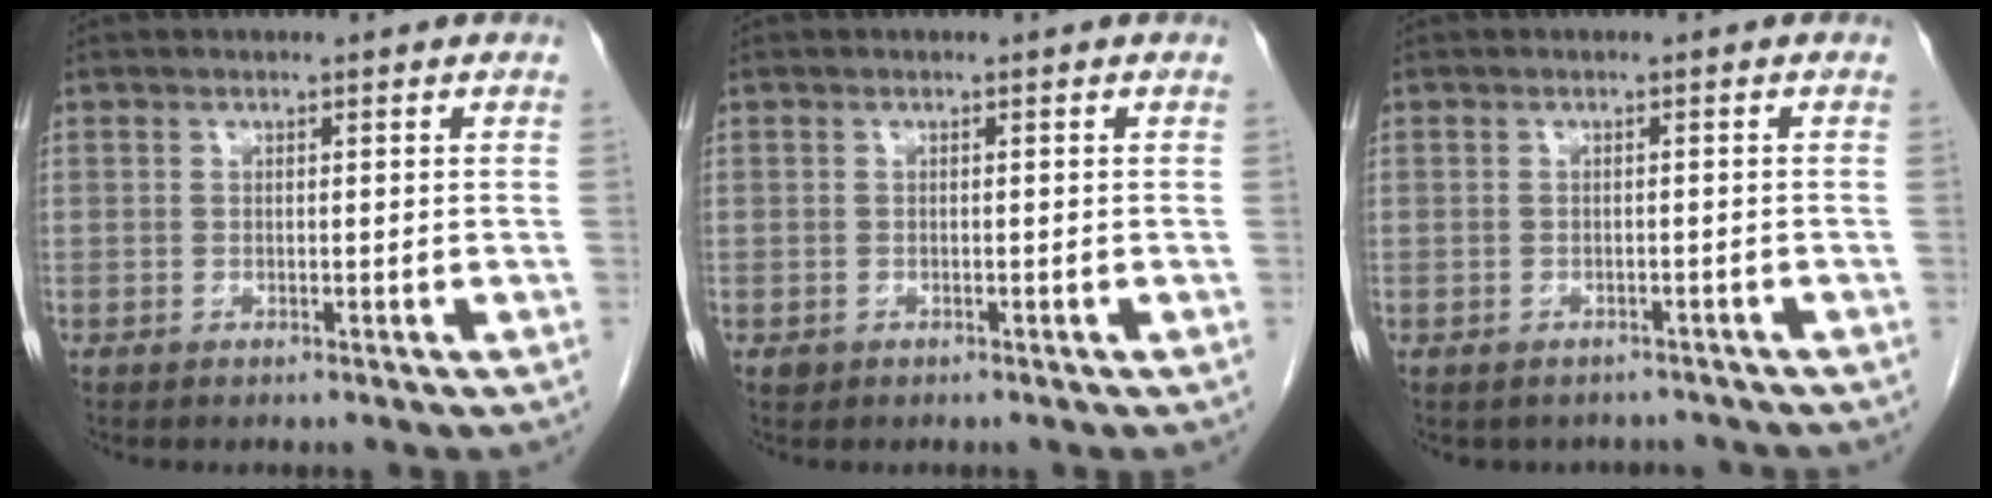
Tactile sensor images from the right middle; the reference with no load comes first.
{"total": 0.7, "force": [-0.3, 0.6, 0.2], "torque": [-0.004, 0.002, -0.001]}
{"total": 4.5, "force": [-3.9, 2.3, 0.4], "torque": [0.001, 0.013, -0.044]}